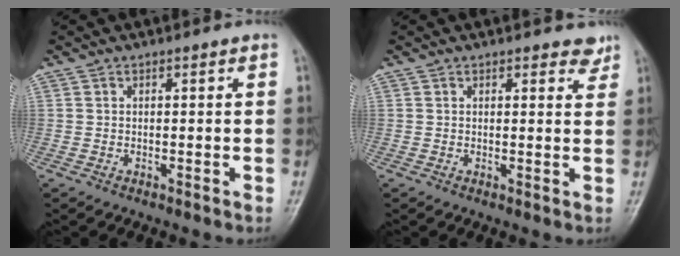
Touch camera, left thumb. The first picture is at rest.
{"total": 2.7, "force": [2.2, 1.3, 1.0], "torque": [0.010, -0.012, 0.021]}